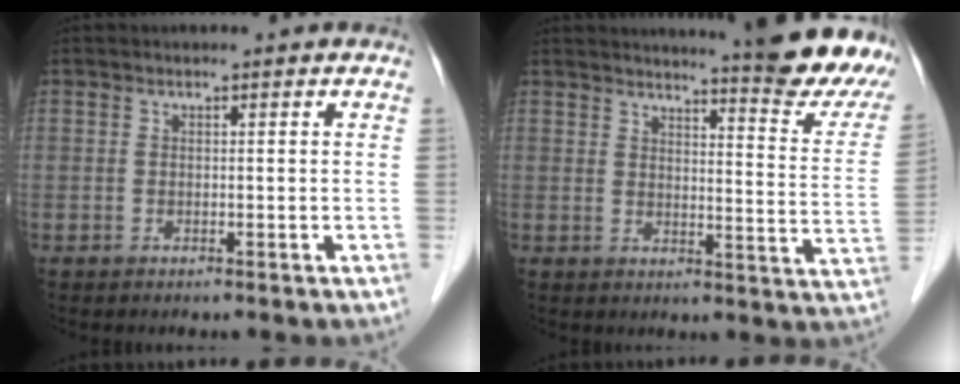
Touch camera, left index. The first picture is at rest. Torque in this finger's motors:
{"motor_torque": [0.21, -0.68, 0.33, 0.11]}